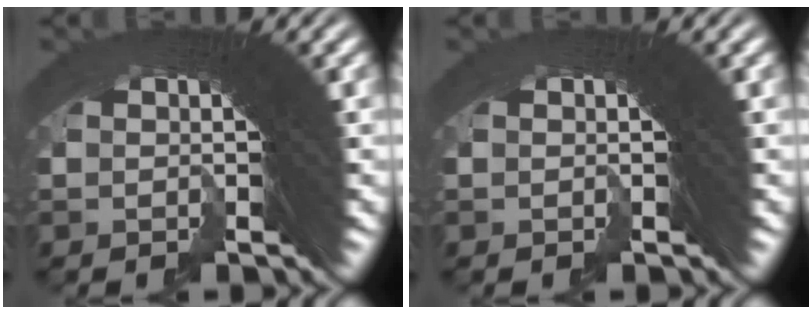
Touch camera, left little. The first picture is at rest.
{"total": 0.0}